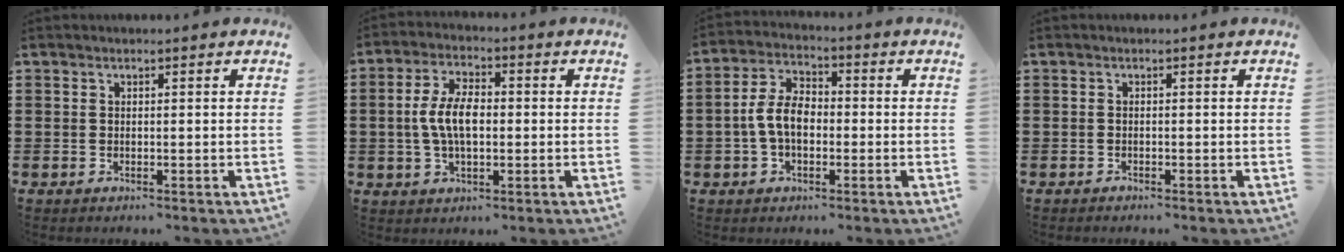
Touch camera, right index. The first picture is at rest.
{"total": 7.2, "force": [-0.2, 3.6, 6.2], "torque": [-0.144, 0.002, -0.013]}
{"total": 6.6, "force": [-1.1, 4.0, 5.2], "torque": [-0.129, 0.000, -0.029]}
{"total": 0.5, "force": [-0.5, 0.0, 0.0], "torque": [0.000, -0.001, -0.011]}